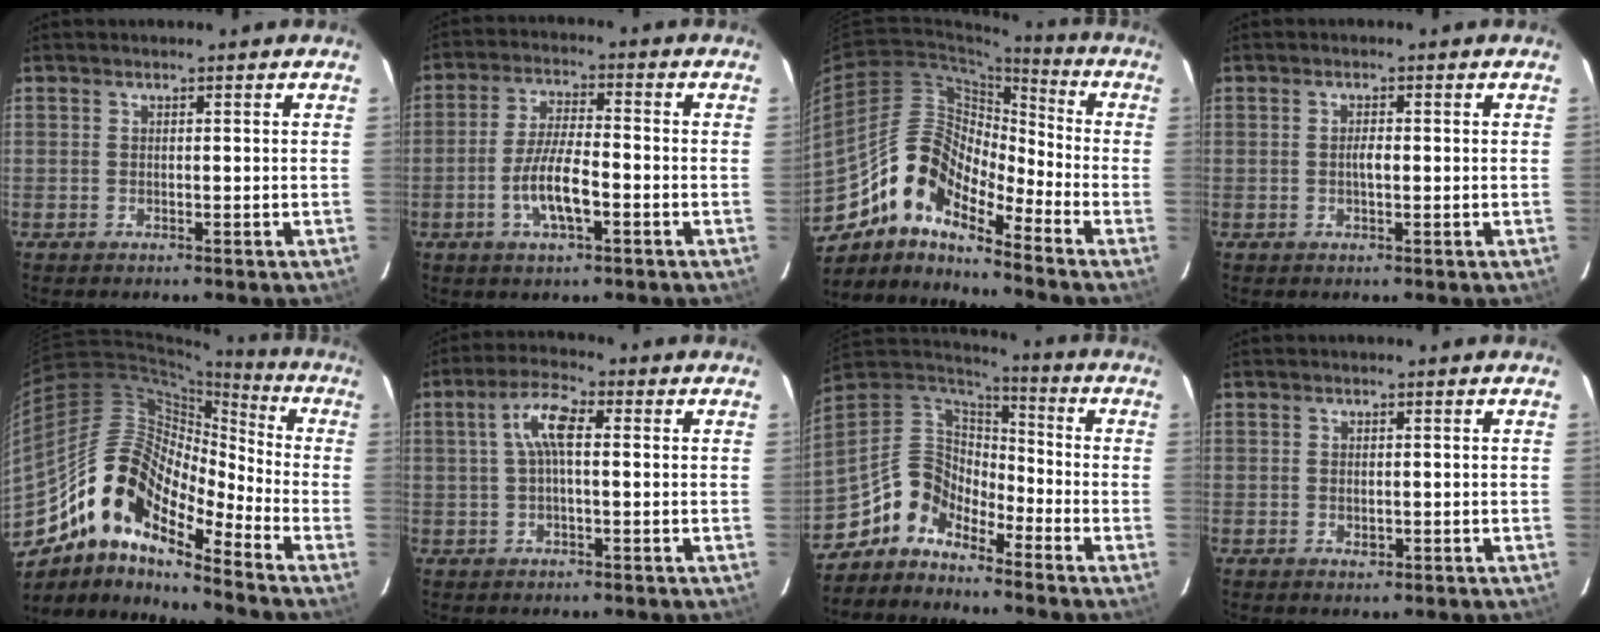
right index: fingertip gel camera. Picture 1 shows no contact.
{"total": 8.2, "force": [-3.0, 2.1, 7.3], "torque": [-0.147, -0.001, -0.056]}
{"total": 13.2, "force": [-9.6, 4.8, 7.6], "torque": [-0.131, 0.015, -0.198]}
{"total": 1.5, "force": [0.0, 0.5, 1.4], "torque": [-0.026, 0.002, -0.002]}
{"total": 15.9, "force": [-11.1, 5.5, 10.0], "torque": [-0.164, 0.008, -0.229]}
{"total": 6.0, "force": [0.9, 1.8, 5.6], "torque": [-0.111, 0.016, 0.016]}
{"total": 10.3, "force": [-8.0, 5.7, 3.0], "torque": [-0.064, 0.033, -0.169]}
{"total": 1.2, "force": [-0.2, 0.9, 0.8], "torque": [-0.013, 0.000, -0.001]}